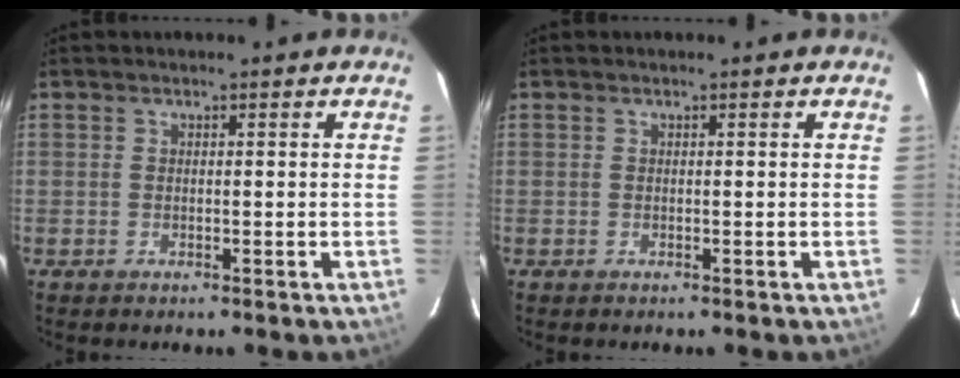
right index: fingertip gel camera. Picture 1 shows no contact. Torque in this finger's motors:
{"motor_torque": [0.00, 0.00, 0.00, 0.00]}